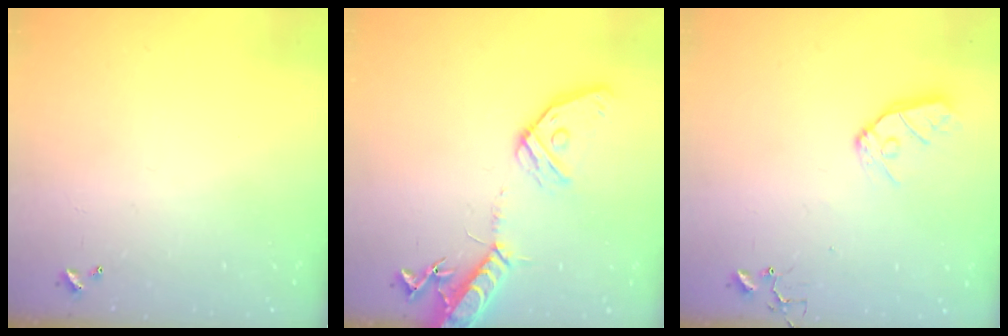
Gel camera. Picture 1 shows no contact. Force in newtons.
{"total": 16.6, "press": 16.2, "slide": 3.2}
{"total": 9.7, "press": 9.7, "slide": 0.9}